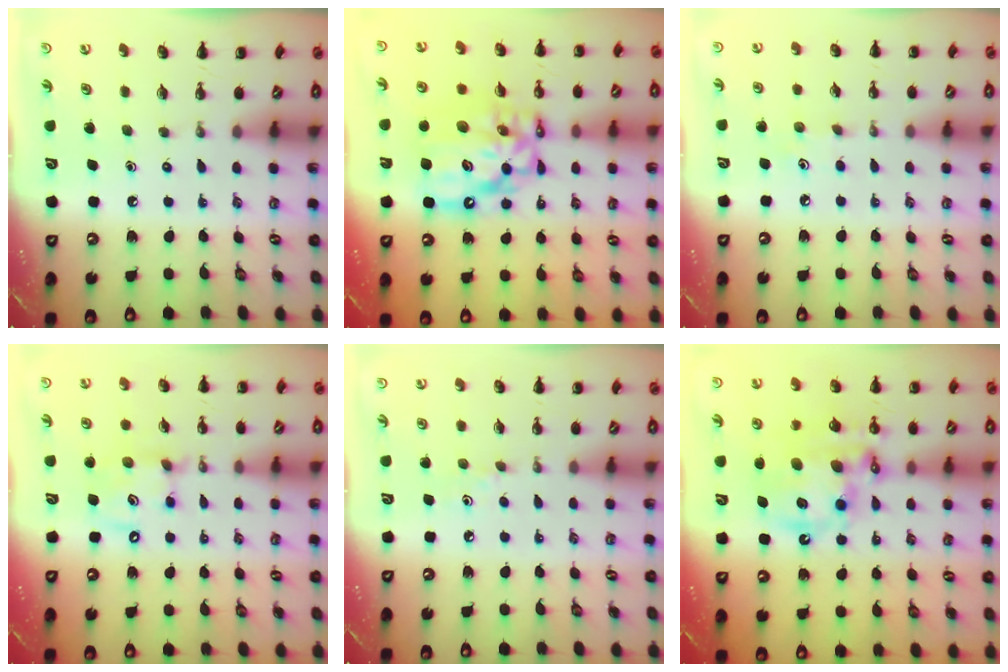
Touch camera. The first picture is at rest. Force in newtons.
{"total": 15.0, "press": 14.5, "slide": 4.0}
{"total": 3.7, "press": 3.6, "slide": 1.0}
{"total": 11.4, "press": 11.2, "slide": 2.2}
{"total": 3.4, "press": 3.3, "slide": 0.9}
{"total": 15.8, "press": 15.3, "slide": 3.8}